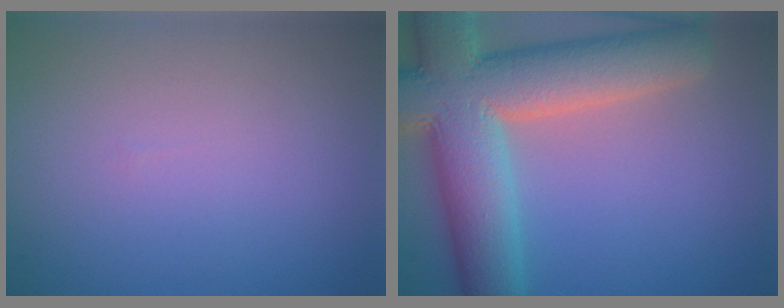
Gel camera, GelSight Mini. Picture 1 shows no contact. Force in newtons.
{"total": 12.2, "press": 12.1, "slide": 1.1}